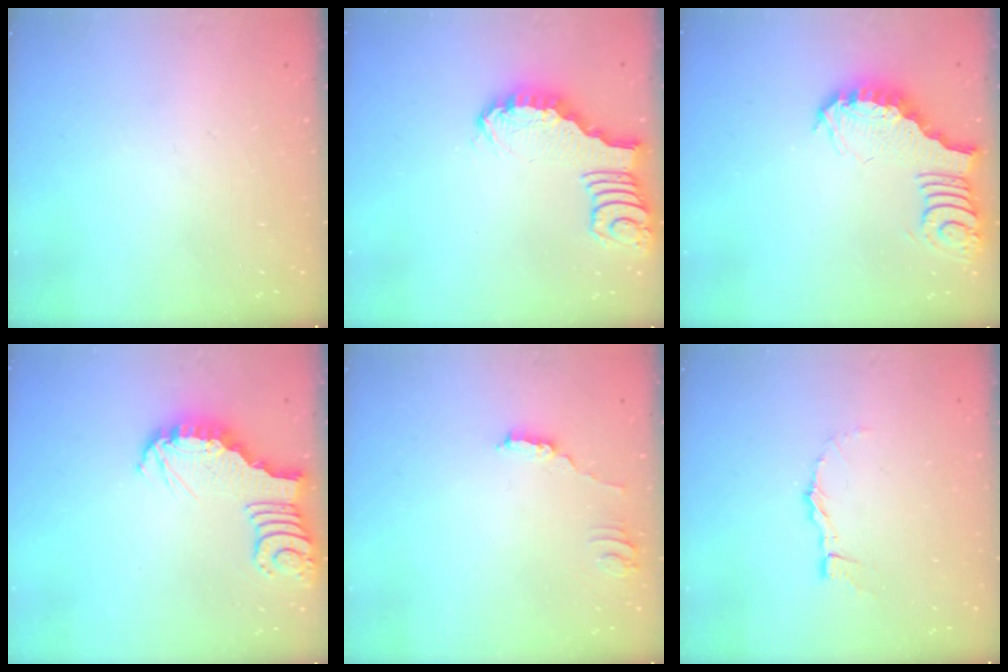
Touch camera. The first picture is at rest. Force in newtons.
{"total": 2.4, "press": 2.4, "slide": 0.2}
{"total": 3.9, "press": 3.8, "slide": 0.6}
{"total": 4.1, "press": 4.1, "slide": 0.4}
{"total": 2.5, "press": 2.5, "slide": 0.2}
{"total": 1.6, "press": 1.6, "slide": 0.1}